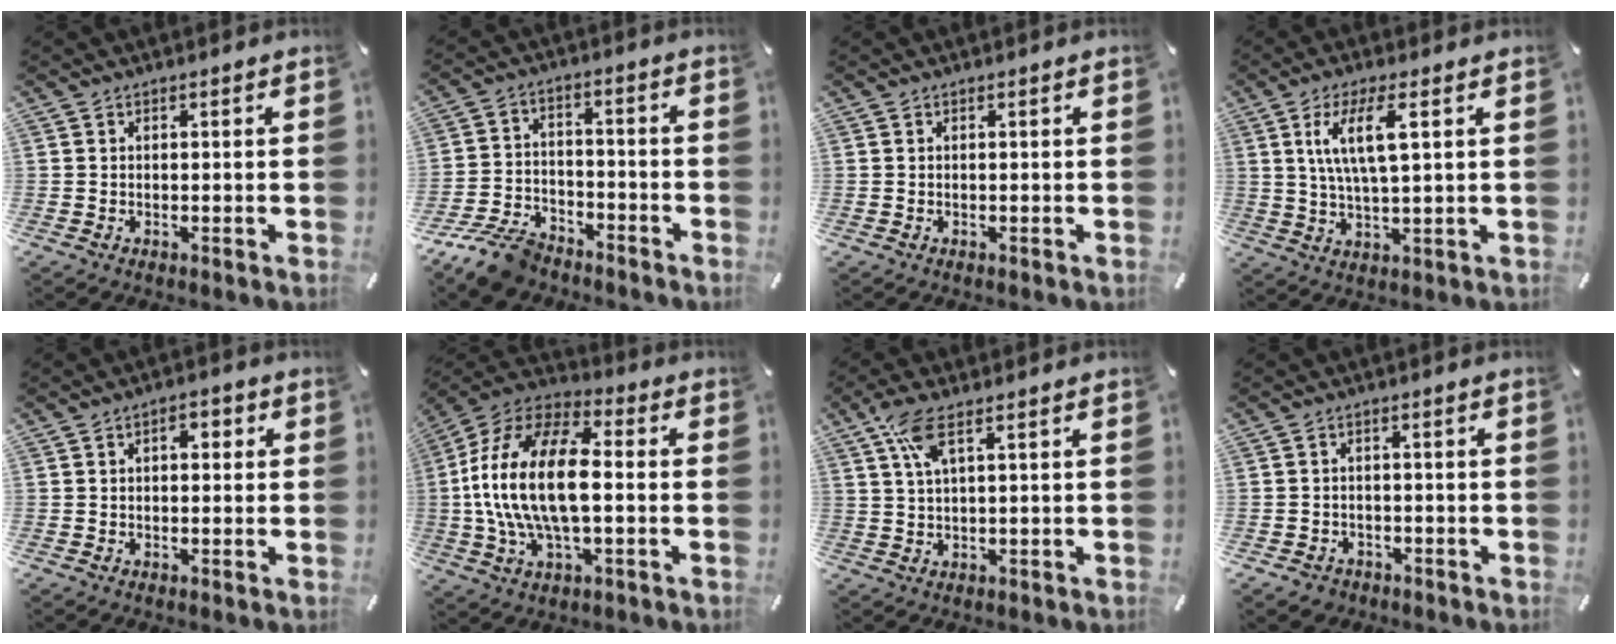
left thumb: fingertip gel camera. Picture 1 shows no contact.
{"total": 10.3, "force": [-8.3, 4.6, 4.2], "torque": [-0.081, 0.042, -0.157]}
{"total": 0.0}
{"total": 10.8, "force": [3.5, 2.9, 9.8], "torque": [-0.200, 0.000, 0.053]}
{"total": 3.4, "force": [0.3, 2.1, 2.6], "torque": [-0.029, 0.002, -0.003]}
{"total": 20.5, "force": [-1.1, 10.4, 17.7], "torque": [-0.374, 0.000, -0.018]}
{"total": 6.6, "force": [3.0, 1.8, 5.6], "torque": [-0.117, 0.004, 0.053]}
{"total": 3.1, "force": [-2.0, 2.3, 0.7], "torque": [-0.010, 0.011, -0.040]}